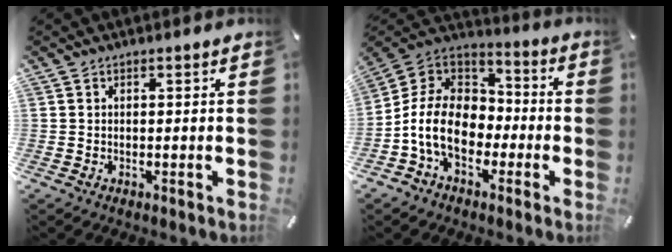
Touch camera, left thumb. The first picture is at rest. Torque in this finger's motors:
{"motor_torque": [1.32, 1.88, 1.50, 1.27, 0.23]}